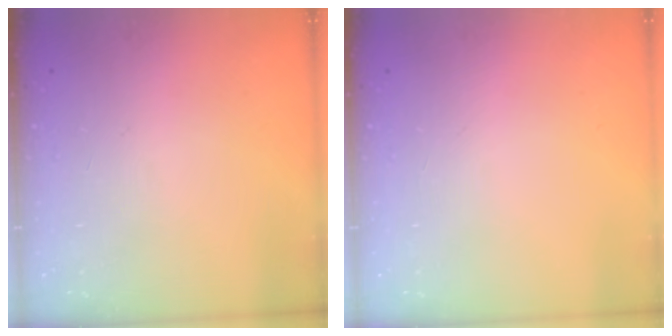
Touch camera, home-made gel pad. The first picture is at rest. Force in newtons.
{"total": 0.0}